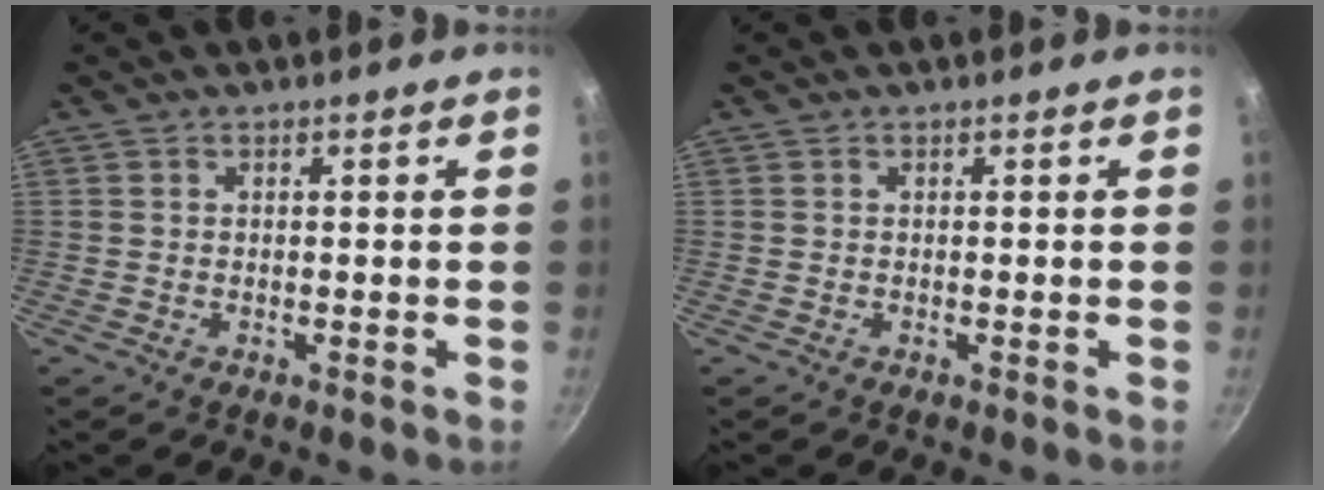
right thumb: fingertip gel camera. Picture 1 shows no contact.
{"total": 0.0}